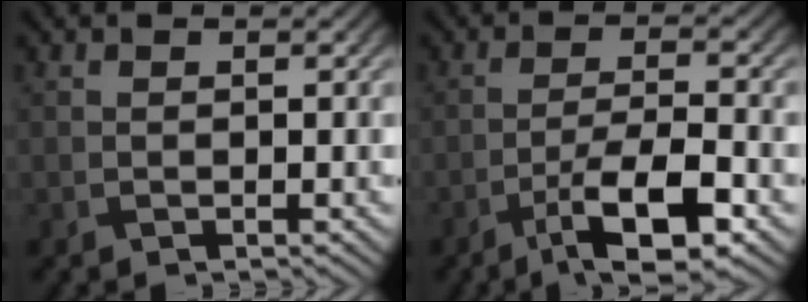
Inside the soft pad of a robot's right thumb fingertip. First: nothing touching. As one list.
[{"total": 8.8, "force": [-4.8, 2.1, 7.0], "torque": [-0.125, 0.000, -0.082]}]